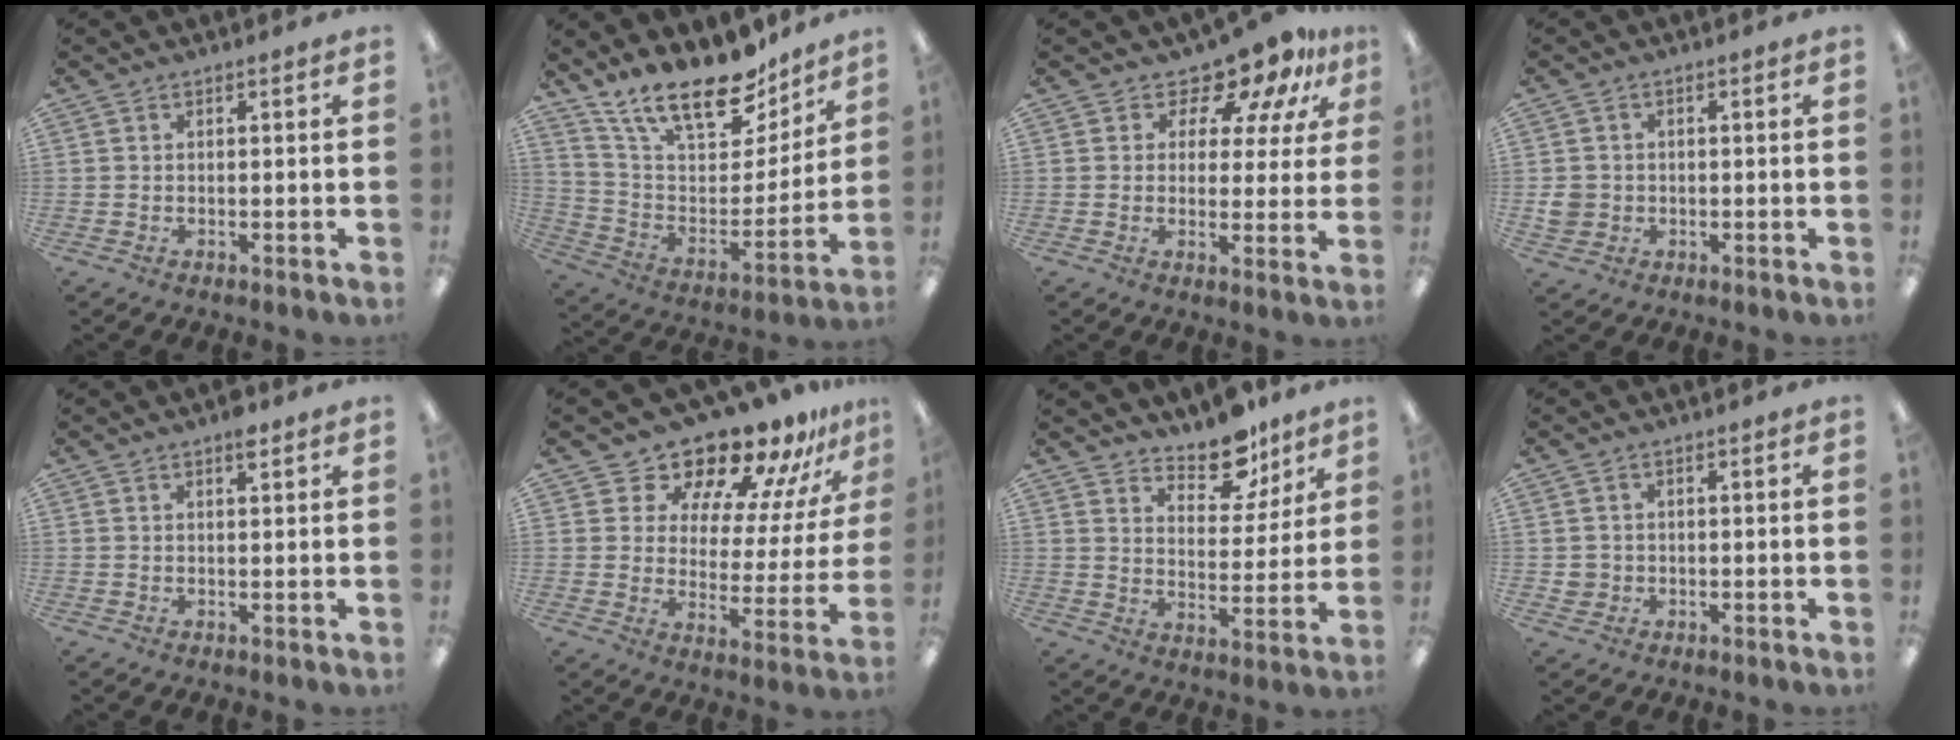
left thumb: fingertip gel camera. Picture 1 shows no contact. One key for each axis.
{"total": 20.9, "fx": 16.3, "fy": 7.8, "fz": 10.5, "tx": -0.185, "ty": -0.112, "tz": 0.289}
{"total": 10.0, "fx": 8.0, "fy": 4.6, "fz": 3.7, "tx": -0.058, "ty": -0.068, "tz": 0.143}
{"total": 3.8, "fx": -0.4, "fy": 3.6, "fz": 1.0, "tx": -0.011, "ty": 0.006, "tz": -0.007}
{"total": 6.2, "fx": 4.2, "fy": 3.0, "fz": 3.6, "tx": -0.032, "ty": -0.021, "tz": 0.066}
{"total": 14.5, "fx": 13.4, "fy": 4.7, "fz": 2.9, "tx": -0.061, "ty": -0.127, "tz": 0.232}
{"total": 11.3, "fx": 9.3, "fy": 5.2, "fz": 3.8, "tx": -0.046, "ty": -0.068, "tz": 0.169}
{"total": 2.3, "fx": -0.2, "fy": 2.3, "fz": 0.2, "tx": 0.002, "ty": 0.000, "tz": -0.007}